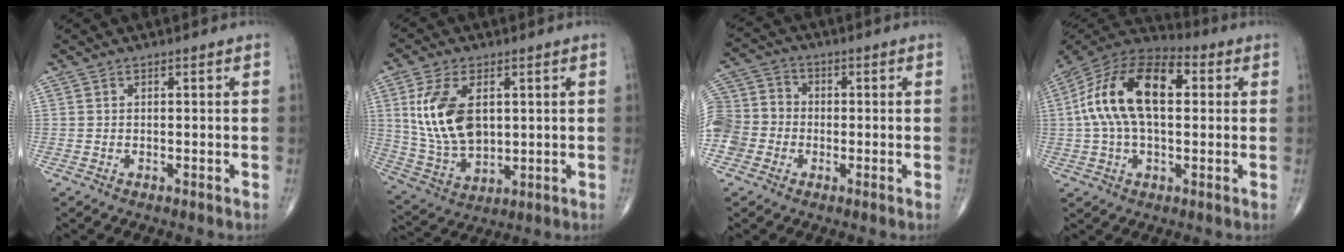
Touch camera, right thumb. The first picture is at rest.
{"total": 14.0, "force": [2.9, 8.2, 11.0], "torque": [-0.211, -0.012, 0.068]}
{"total": 11.8, "force": [-2.7, 10.5, 4.8], "torque": [-0.108, 0.035, -0.053]}
{"total": 19.0, "force": [2.9, 10.3, 15.7], "torque": [-0.290, 0.034, 0.040]}